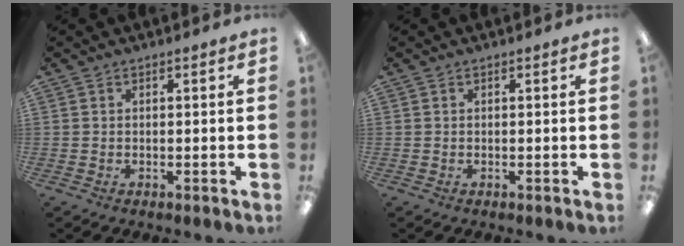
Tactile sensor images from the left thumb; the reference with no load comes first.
{"total": 0.0}